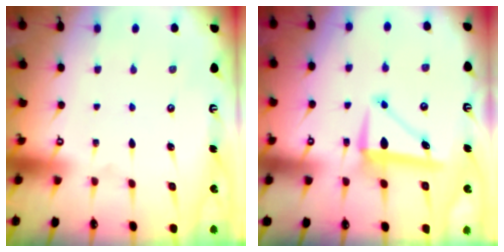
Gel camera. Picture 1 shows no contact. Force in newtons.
{"total": 6.9, "press": 6.7, "slide": 1.6}